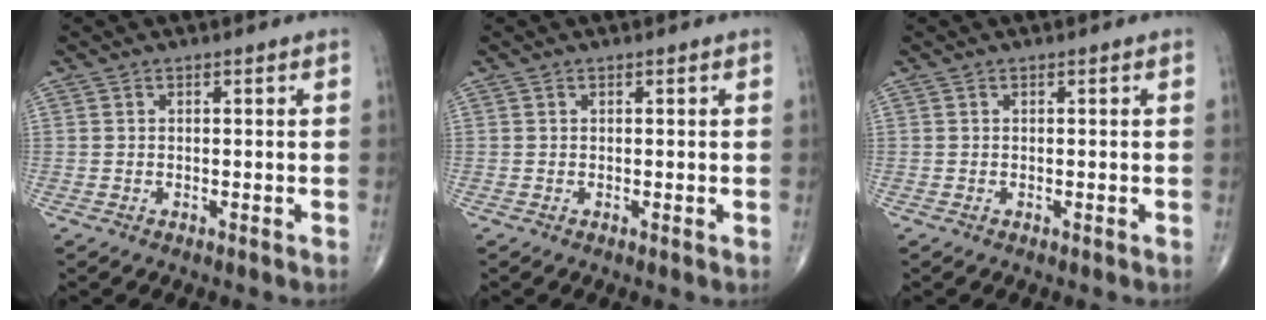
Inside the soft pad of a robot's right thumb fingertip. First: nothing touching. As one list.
[{"total": 0.0}, {"total": 0.0}]